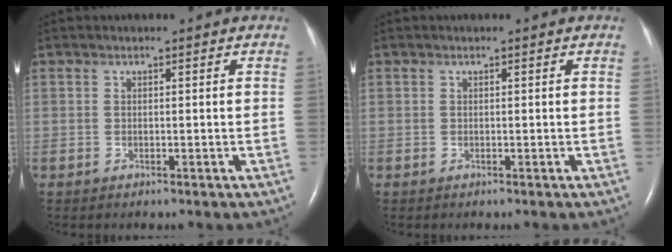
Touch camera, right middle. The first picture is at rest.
{"total": 0.0}